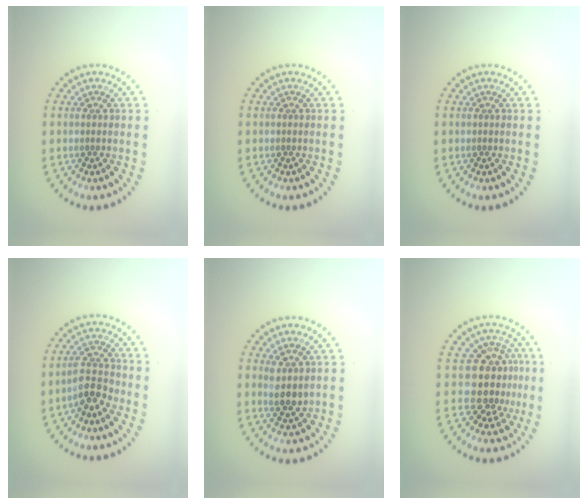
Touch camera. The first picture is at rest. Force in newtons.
{"total": 0.0}
{"total": 0.0}
{"total": 2.9, "press": 2.6, "slide": 1.3}
{"total": 2.2, "press": 2.0, "slide": 0.9}
{"total": 4.1, "press": 3.3, "slide": 2.5}